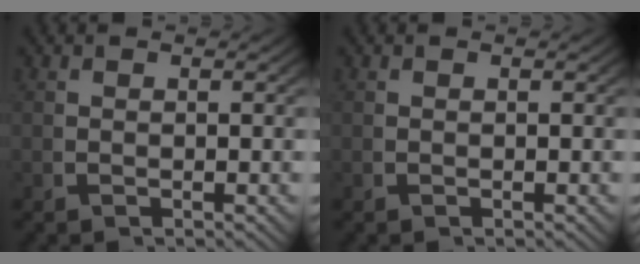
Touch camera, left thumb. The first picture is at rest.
{"total": 0.0}